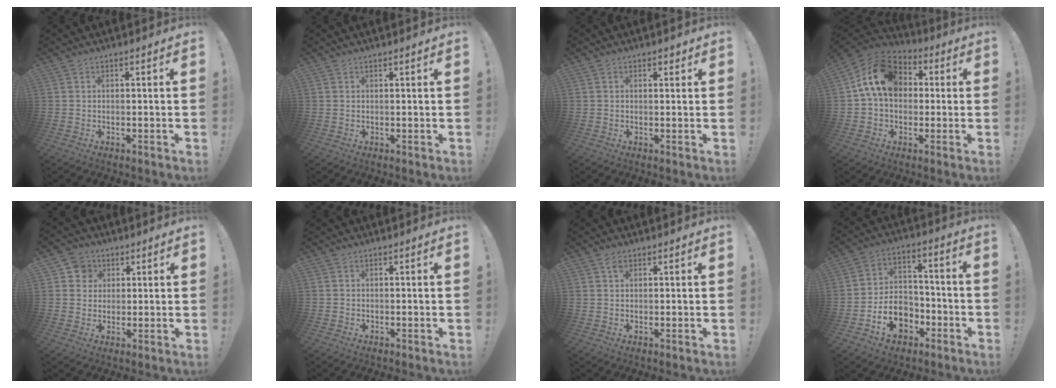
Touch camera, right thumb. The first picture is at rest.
{"total": 0.6, "force": [0.6, -0.1, 0.1], "torque": [0.006, -0.003, 0.010]}
{"total": 1.1, "force": [0.8, 0.7, 0.5], "torque": [0.004, -0.005, 0.013]}
{"total": 15.8, "force": [3.5, 11.8, 9.9], "torque": [-0.157, 0.012, 0.070]}
{"total": 5.1, "force": [2.0, 4.6, 1.0], "torque": [-0.012, -0.007, 0.037]}
{"total": 0.0}
{"total": 1.5, "force": [0.8, 1.1, 0.7], "torque": [-0.013, 0.002, 0.014]}
{"total": 12.6, "force": [-5.8, 9.5, 5.9], "torque": [-0.083, 0.041, -0.099]}